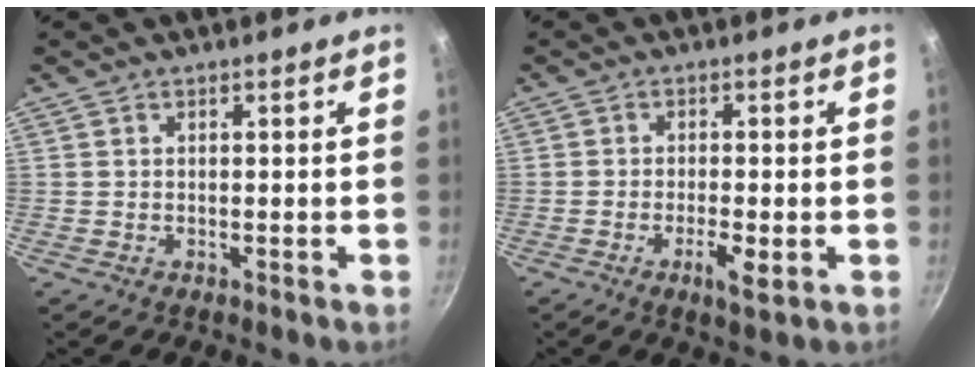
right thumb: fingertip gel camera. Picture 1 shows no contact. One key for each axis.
{"total": 4.1, "fx": -1.5, "fy": 1.1, "fz": 3.7, "tx": -0.069, "ty": 0.005, "tz": -0.024}